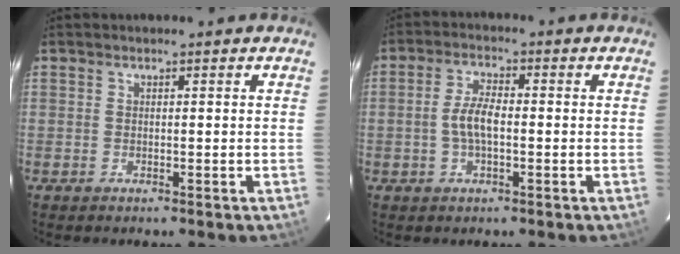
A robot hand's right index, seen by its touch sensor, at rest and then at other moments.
{"total": 5.1, "force": [-0.8, 2.0, 4.6], "torque": [-0.096, 0.007, -0.015]}